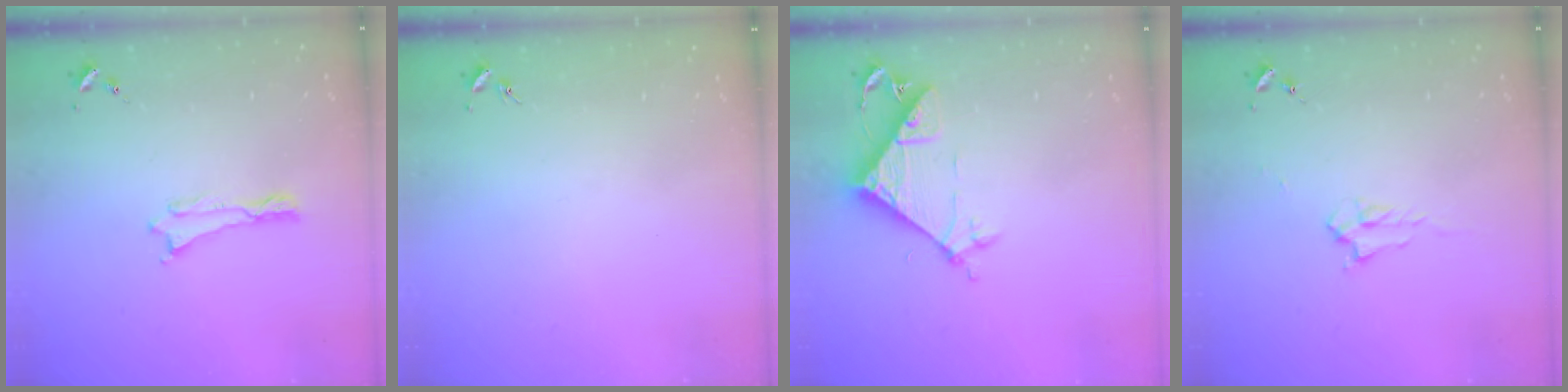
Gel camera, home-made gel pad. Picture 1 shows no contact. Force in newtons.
{"total": 0.0}
{"total": 8.7, "press": 8.7, "slide": 0.4}
{"total": 2.2, "press": 2.2, "slide": 0.4}